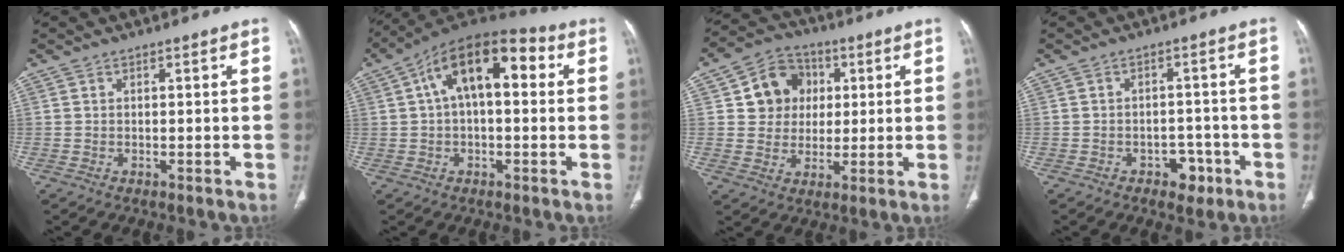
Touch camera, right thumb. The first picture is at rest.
{"total": 15.6, "force": [3.6, 7.8, 13.0], "torque": [-0.192, 0.039, 0.049]}
{"total": 10.4, "force": [2.4, 9.3, 3.9], "torque": [-0.023, 0.001, 0.037]}
{"total": 4.6, "force": [-2.4, 3.2, 2.2], "torque": [-0.007, 0.022, -0.028]}